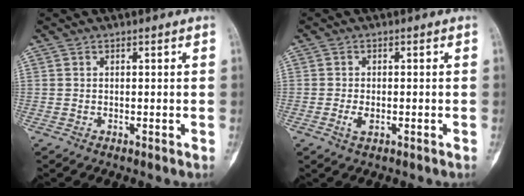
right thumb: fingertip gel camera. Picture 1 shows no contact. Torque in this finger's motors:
{"motor_torque": [-0.31, 0.13, 0.14, 0.48, -0.01]}